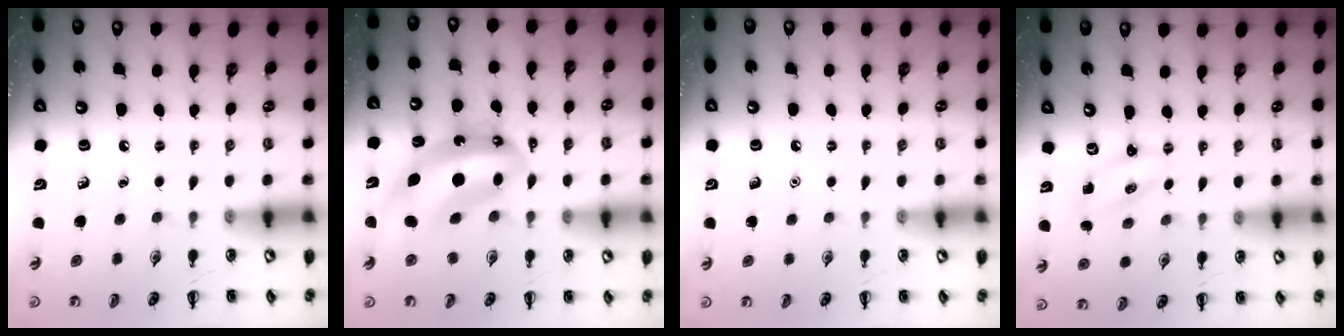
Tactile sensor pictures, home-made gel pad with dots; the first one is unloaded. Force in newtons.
{"total": 10.7, "press": 10.3, "slide": 2.8}
{"total": 1.6, "press": 1.6, "slide": 0.1}
{"total": 2.4, "press": 2.3, "slide": 0.5}